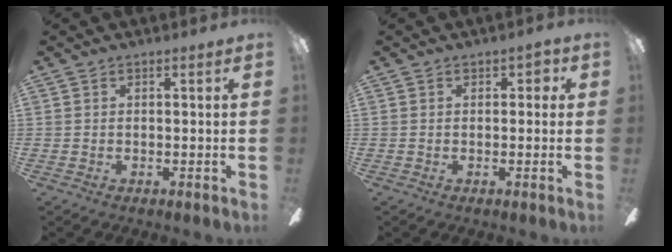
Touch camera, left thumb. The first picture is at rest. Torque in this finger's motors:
{"motor_torque": [0.05, 0.09, -0.20, 0.05, 0.00]}